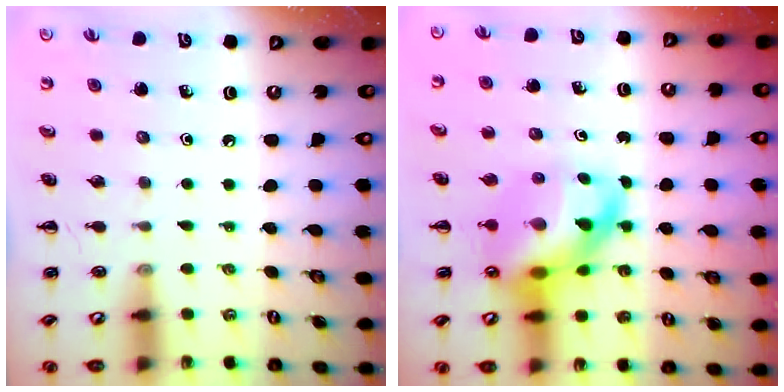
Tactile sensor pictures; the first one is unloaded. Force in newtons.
{"total": 13.8, "press": 13.3, "slide": 3.7}